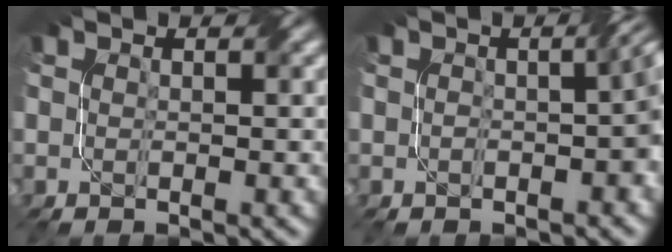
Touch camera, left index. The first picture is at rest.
{"total": 3.4, "force": [-0.6, 0.9, 3.2], "torque": [-0.047, 0.008, -0.011]}